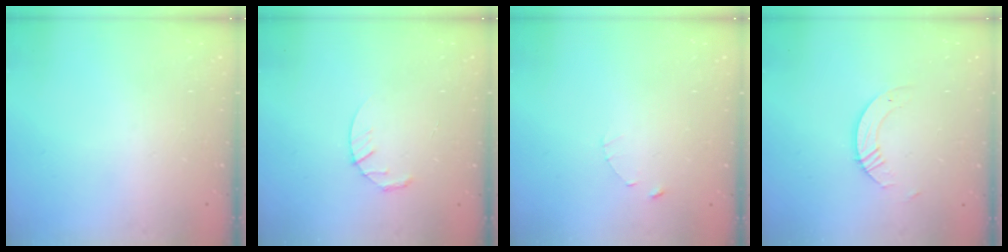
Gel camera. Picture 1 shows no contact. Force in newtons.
{"total": 3.9, "press": 3.9, "slide": 0.5}
{"total": 1.0, "press": 1.0, "slide": 0.2}
{"total": 3.7, "press": 3.7, "slide": 0.3}